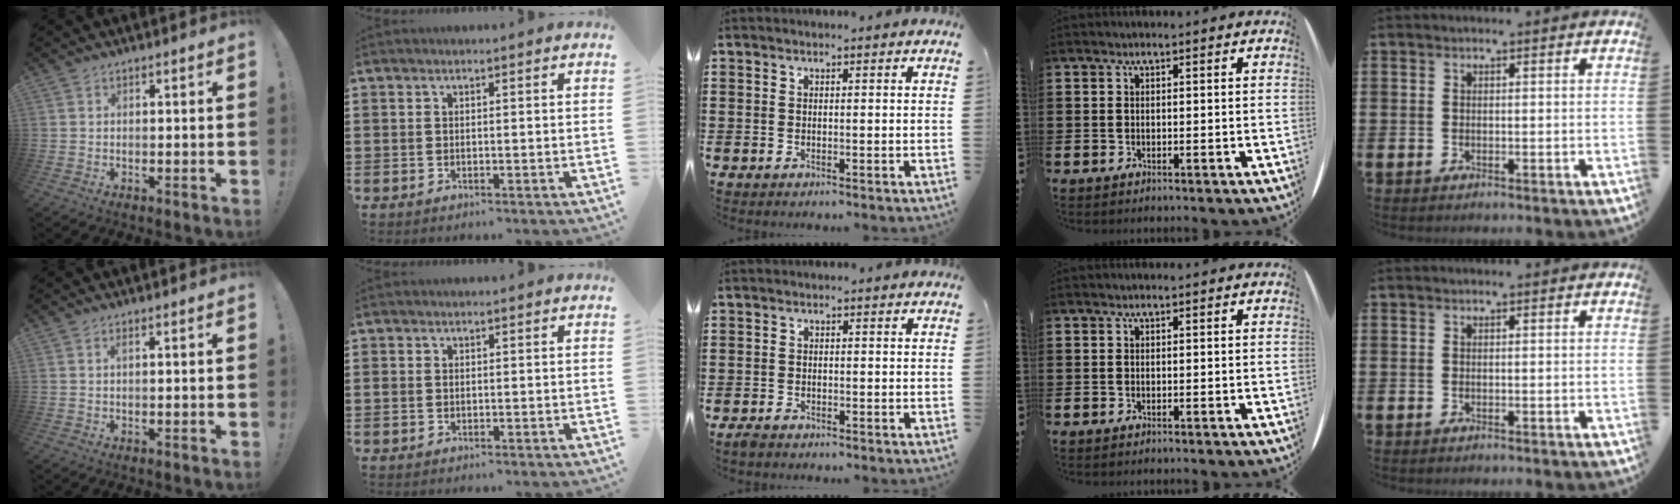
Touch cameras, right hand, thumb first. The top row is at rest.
{"thumb": {"total": 1.1, "force": [0.2, 0.1, 1.0], "torque": [-0.021, 0.001, 0.003]}, "index": {"total": 0.7, "force": [0.0, 0.6, 0.4], "torque": [-0.009, 0.004, -0.002]}, "middle": {"total": 1.0, "force": [-0.9, 0.3, 0.4], "torque": [-0.017, -0.006, -0.019]}}